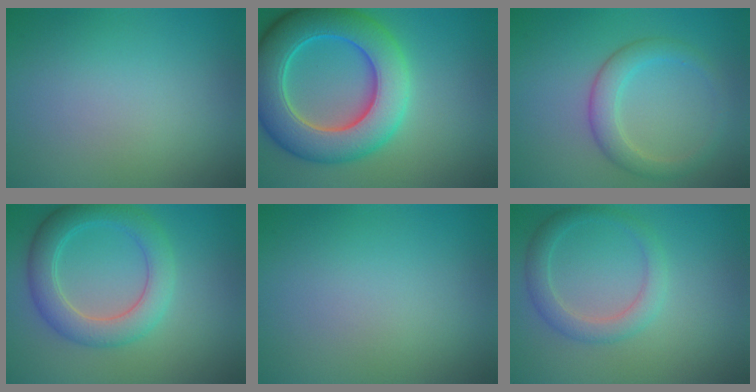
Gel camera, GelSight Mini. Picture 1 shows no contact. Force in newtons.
{"total": 10.1, "press": 10.1, "slide": 0.3}
{"total": 3.0, "press": 3.0, "slide": 0.1}
{"total": 4.8, "press": 4.8, "slide": 0.3}
{"total": 0.0}
{"total": 2.7, "press": 2.7, "slide": 0.2}